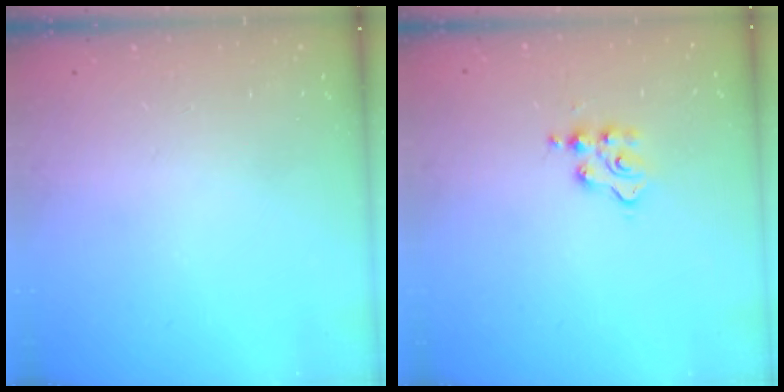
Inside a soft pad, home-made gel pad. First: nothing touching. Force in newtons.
{"total": 3.7, "press": 3.7, "slide": 0.5}